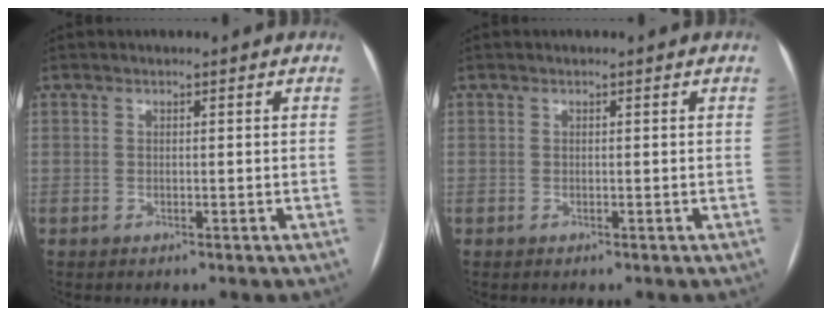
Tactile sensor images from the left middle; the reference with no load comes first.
{"total": 0.0}